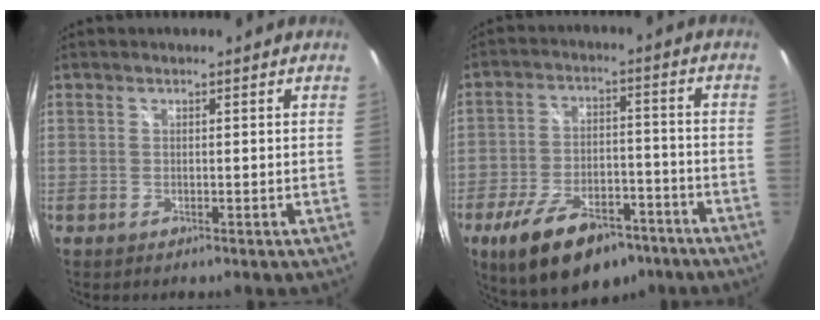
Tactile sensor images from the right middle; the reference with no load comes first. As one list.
[{"total": 17.2, "force": [-11.2, 8.0, 10.4], "torque": [-0.200, -0.011, -0.168]}]